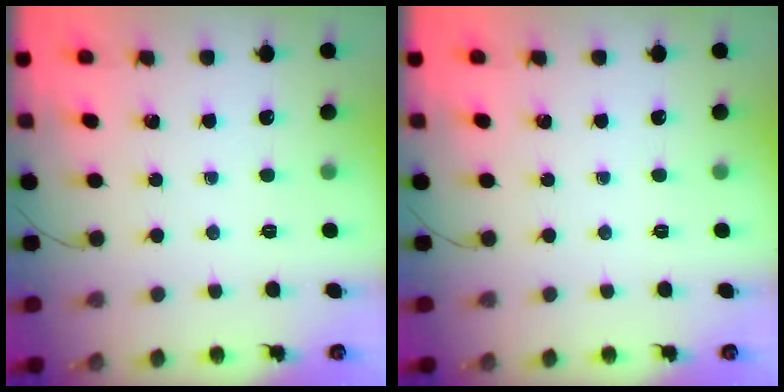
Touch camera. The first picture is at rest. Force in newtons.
{"total": 0.0}